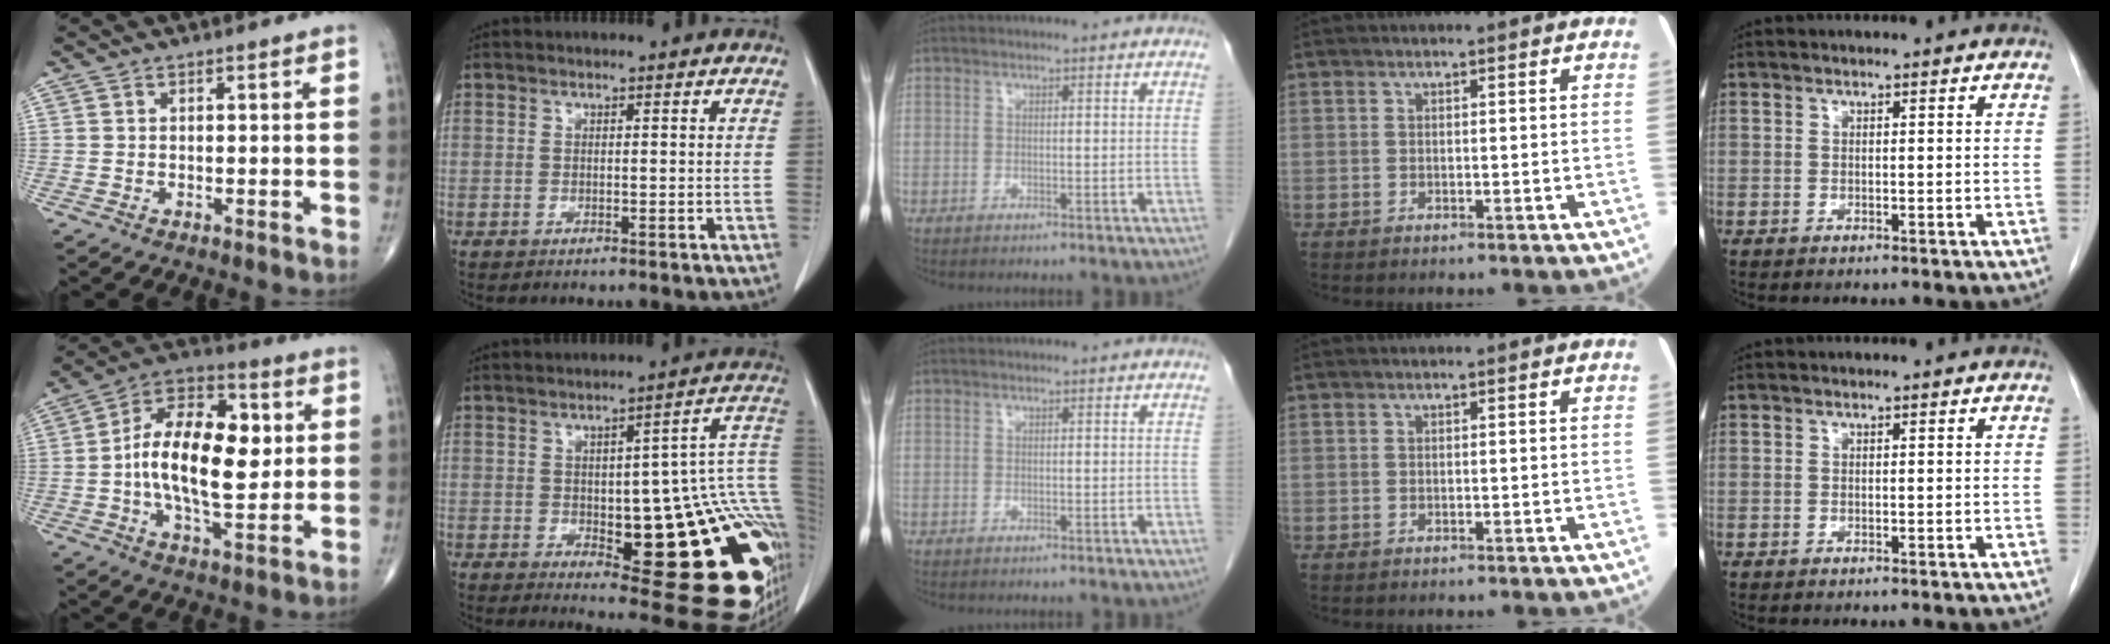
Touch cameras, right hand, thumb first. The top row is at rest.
{"thumb": {"total": 18.7, "force": [1.1, 9.3, 16.2], "torque": [-0.257, 0.016, 0.011]}, "index": {"total": 26.4, "force": [-4.4, 7.1, 25.1], "torque": [-0.201, 0.019, -0.040]}}